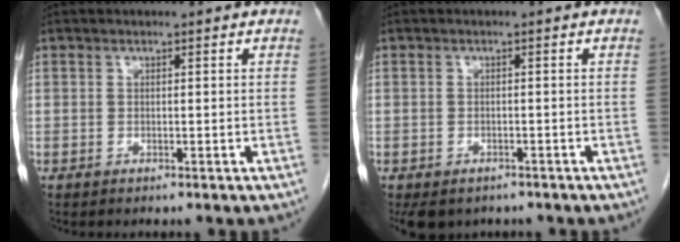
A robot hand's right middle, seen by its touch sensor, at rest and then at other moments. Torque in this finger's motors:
{"motor_torque": [0.45, -0.44, 0.10, 0.04]}